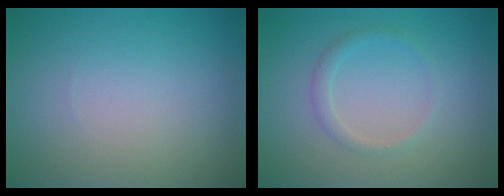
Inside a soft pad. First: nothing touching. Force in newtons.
{"total": 1.3, "press": 1.3, "slide": 0.0}